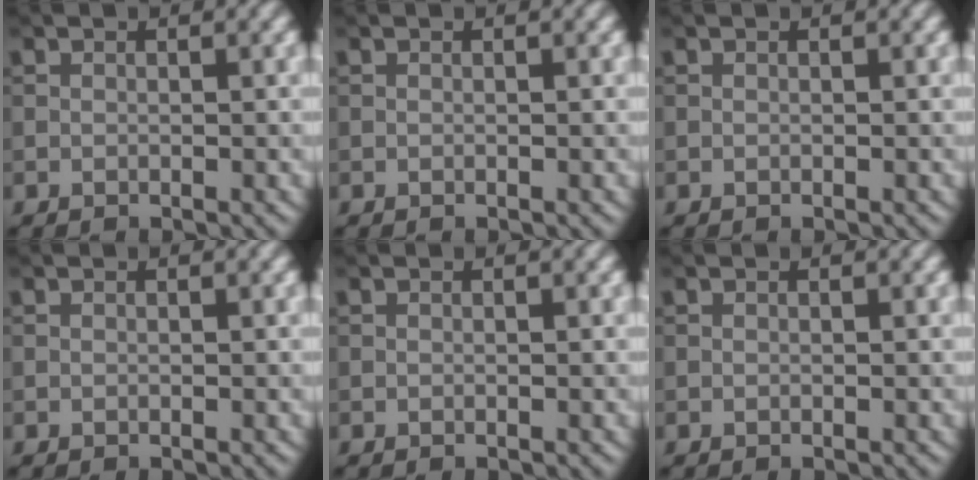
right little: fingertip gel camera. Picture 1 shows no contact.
{"total": 0.0}
{"total": 0.0}
{"total": 0.0}
{"total": 0.0}
{"total": 0.0}